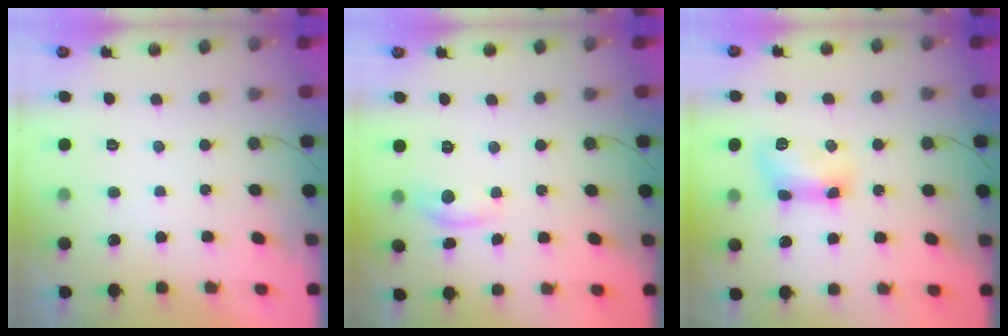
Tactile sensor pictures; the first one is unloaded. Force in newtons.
{"total": 5.2, "press": 5.2, "slide": 0.5}
{"total": 9.1, "press": 9.0, "slide": 1.0}